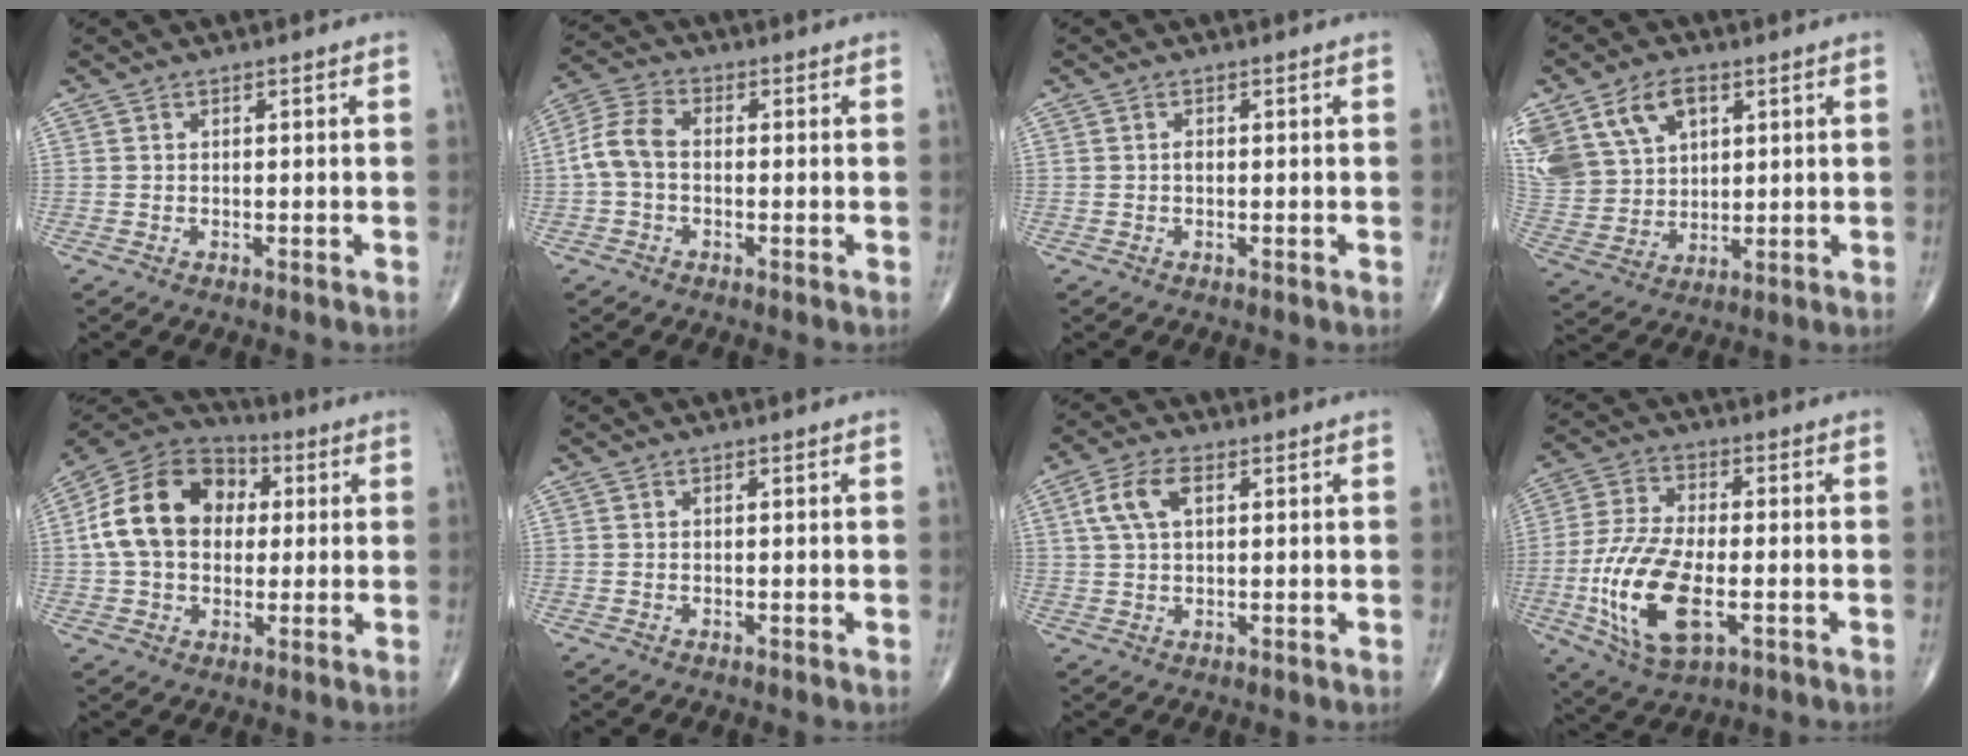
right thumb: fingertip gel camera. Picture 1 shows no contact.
{"total": 6.6, "force": [-0.6, 4.3, 4.9], "torque": [-0.101, 0.021, -0.023]}
{"total": 0.7, "force": [0.0, 0.4, 0.6], "torque": [-0.010, 0.001, -0.001]}
{"total": 18.1, "force": [7.9, 12.8, 10.1], "torque": [-0.222, 0.008, 0.166]}
{"total": 17.3, "force": [2.2, 12.7, 11.5], "torque": [-0.189, 0.027, 0.029]}
{"total": 0.0}
{"total": 6.5, "force": [2.0, 3.4, 5.1], "torque": [-0.113, 0.012, 0.040]}
{"total": 16.2, "force": [-4.0, 7.4, 13.8], "torque": [-0.287, 0.003, -0.068]}